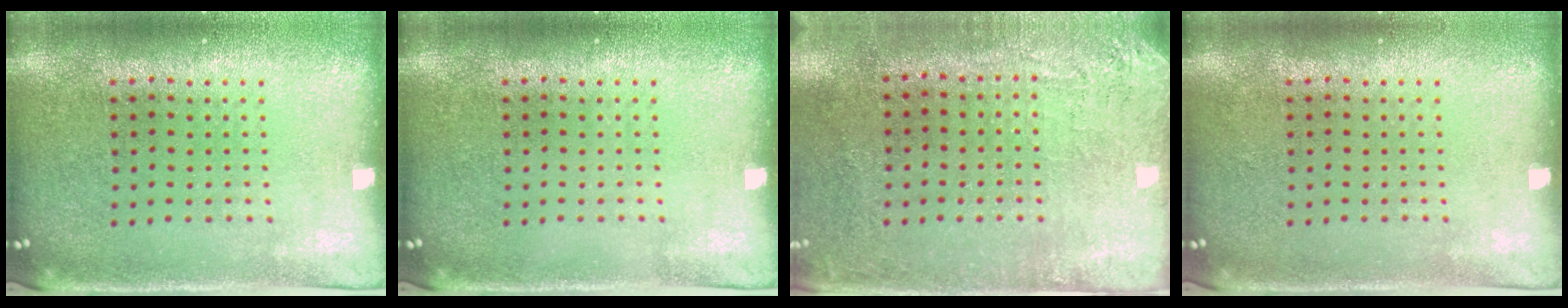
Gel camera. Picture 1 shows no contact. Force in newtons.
{"total": 0.0}
{"total": 2.7, "press": 2.3, "slide": 1.4}
{"total": 0.0}